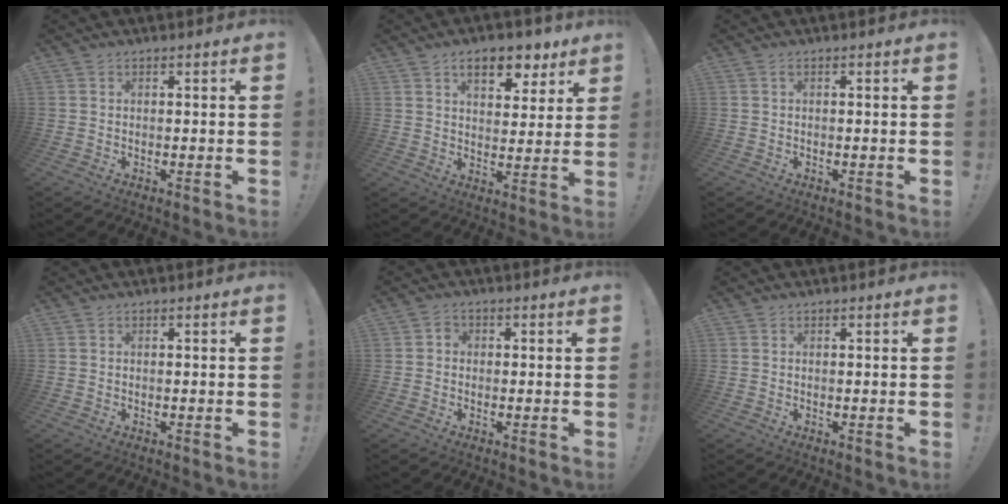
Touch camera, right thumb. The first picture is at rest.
{"total": 9.9, "force": [5.9, 5.2, 6.0], "torque": [-0.075, -0.030, 0.102]}
{"total": 0.6, "force": [0.2, 0.2, 0.5], "torque": [-0.008, 0.002, 0.002]}
{"total": 0.0}
{"total": 2.1, "force": [-0.3, 1.9, 1.0], "torque": [-0.015, 0.007, -0.007]}
{"total": 0.0}